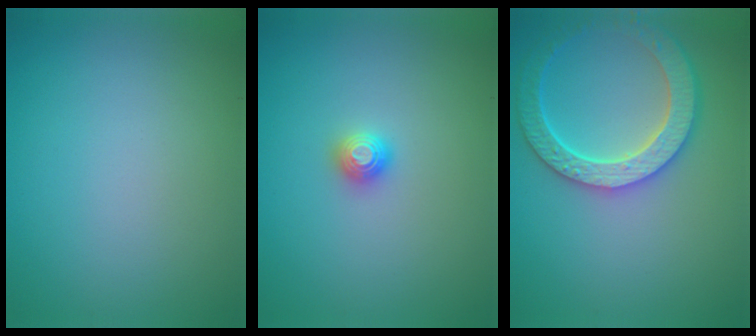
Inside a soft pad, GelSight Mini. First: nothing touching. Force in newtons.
{"total": 1.1, "press": 1.1, "slide": 0.1}
{"total": 5.9, "press": 5.3, "slide": 2.8}